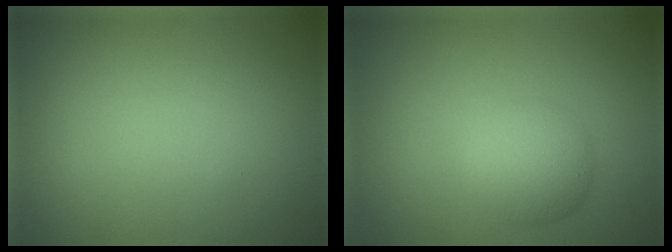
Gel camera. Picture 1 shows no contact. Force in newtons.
{"total": 3.5, "press": 3.5, "slide": 0.1}